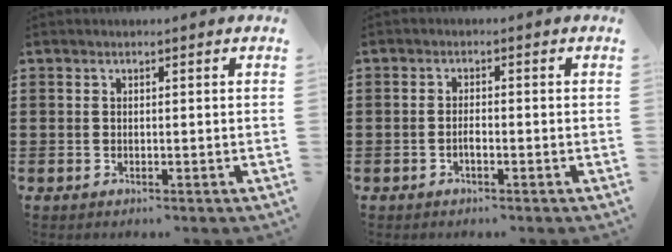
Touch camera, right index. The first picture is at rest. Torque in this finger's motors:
{"motor_torque": [0.04, 1.04, 0.00, 0.00]}